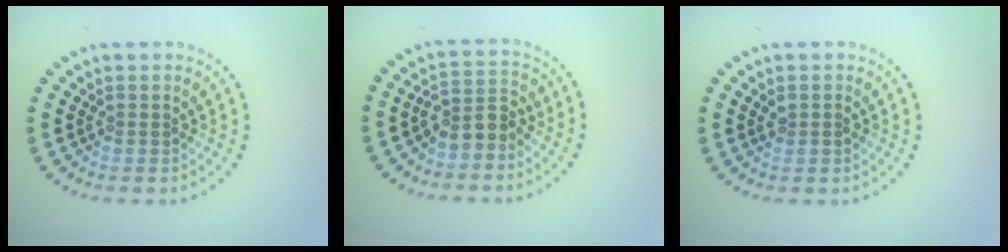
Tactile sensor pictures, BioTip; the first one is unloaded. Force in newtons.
{"total": 2.6, "press": 2.4, "slide": 1.2}
{"total": 0.8, "press": 0.8, "slide": 0.1}